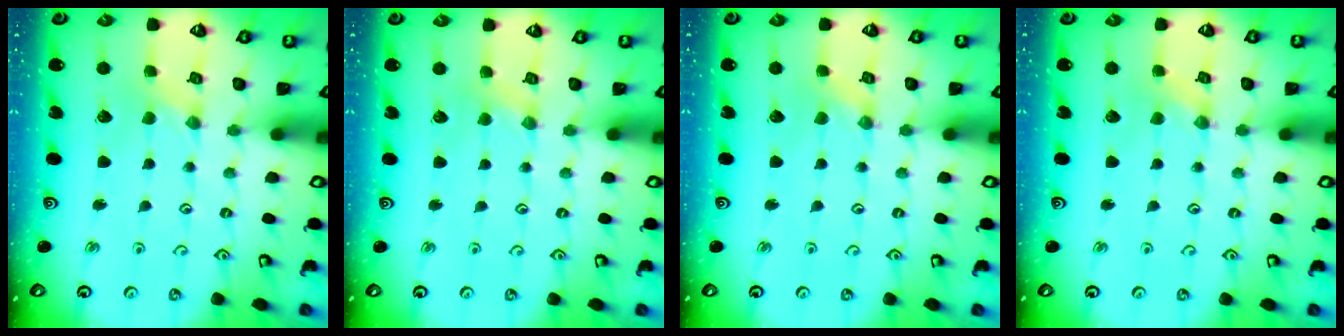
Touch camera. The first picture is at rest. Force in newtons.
{"total": 2.3, "press": 2.3, "slide": 0.4}
{"total": 0.0}
{"total": 1.3, "press": 1.3, "slide": 0.2}